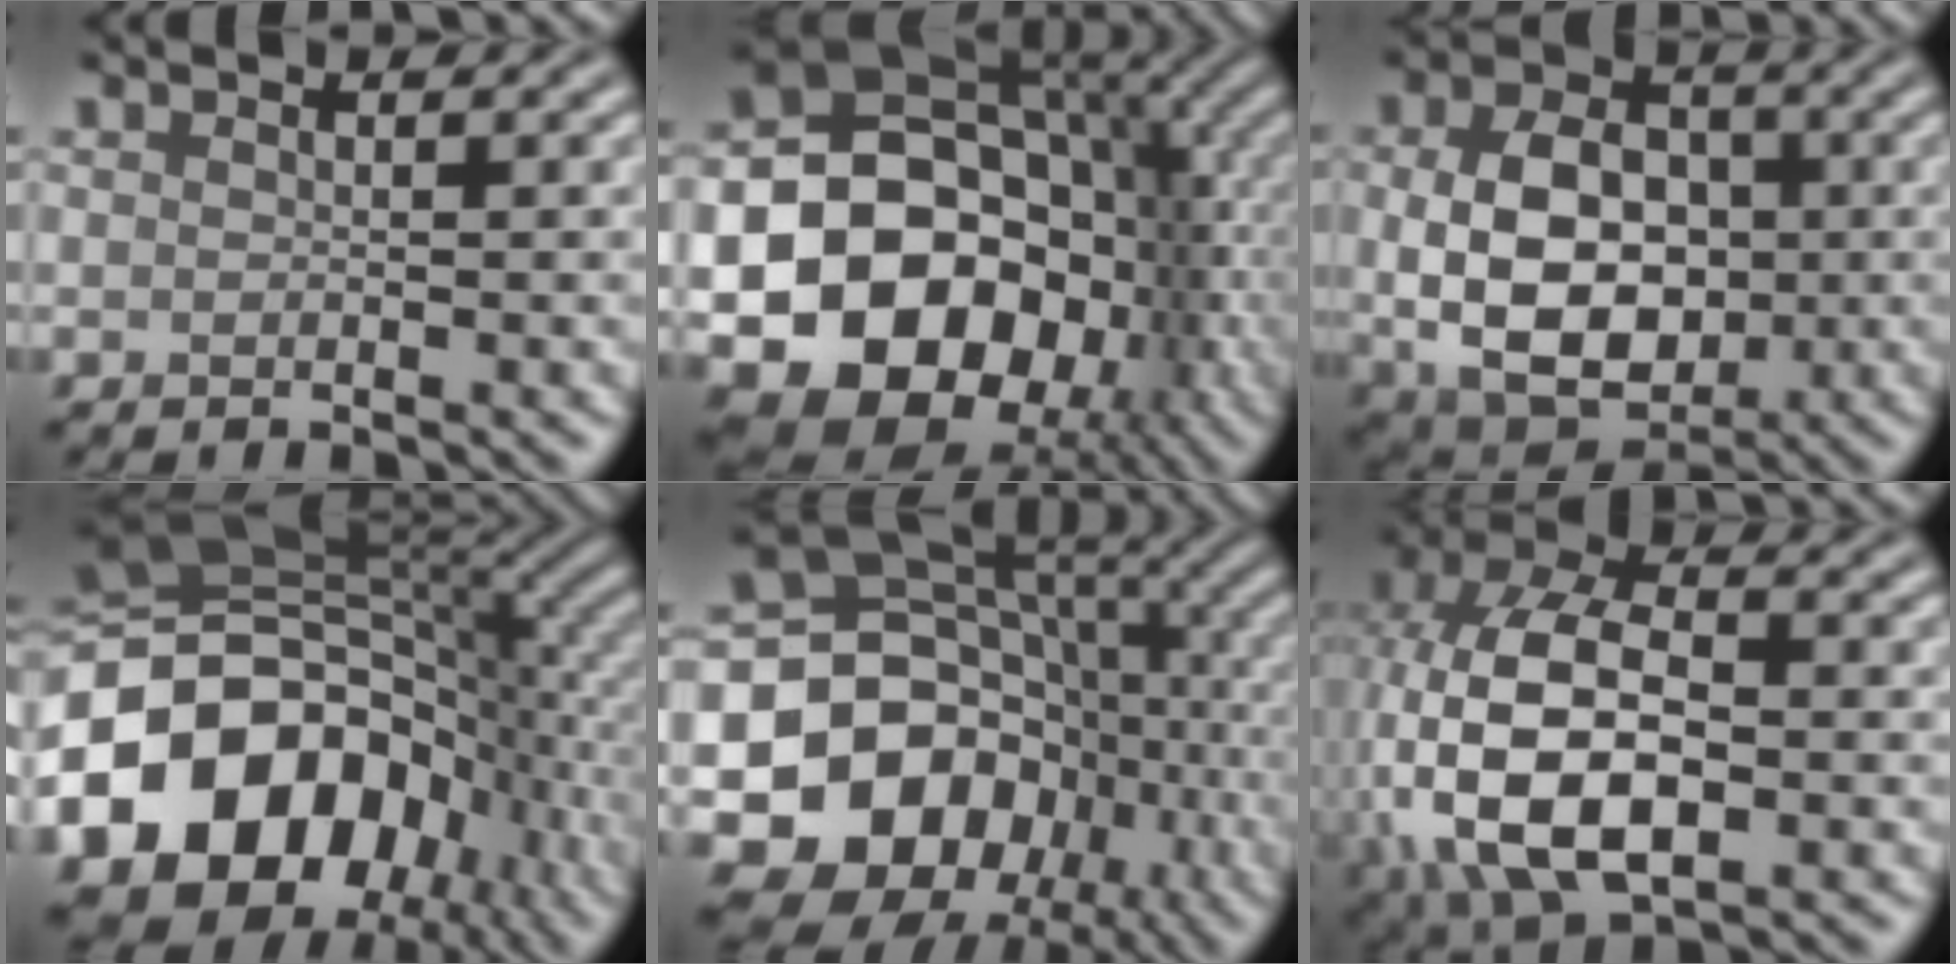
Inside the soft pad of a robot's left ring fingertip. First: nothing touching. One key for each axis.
{"total": 18.2, "fx": -5.9, "fy": 14.4, "fz": 9.4, "tx": -0.142, "ty": -0.013, "tz": -0.114}
{"total": 9.9, "fx": -0.4, "fy": 6.8, "fz": 7.1, "tx": -0.138, "ty": -0.008, "tz": -0.008}
{"total": 17.3, "fx": -5.1, "fy": 12.8, "fz": 10.5, "tx": -0.192, "ty": -0.001, "tz": -0.101}
{"total": 14.5, "fx": -4.4, "fy": 11.8, "fz": 7.2, "tx": -0.142, "ty": 0.001, "tz": -0.083}
{"total": 13.1, "fx": -1.8, "fy": 7.5, "fz": 10.6, "tx": -0.225, "ty": -0.004, "tz": -0.032}